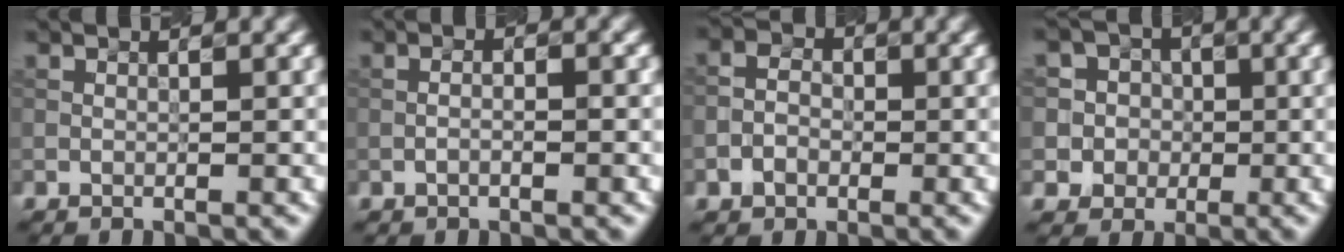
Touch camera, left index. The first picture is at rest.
{"total": 1.1, "force": [-0.6, 0.1, 0.9], "torque": [-0.017, 0.005, -0.007]}
{"total": 1.6, "force": [-0.8, 1.3, 0.4], "torque": [-0.017, 0.008, -0.012]}
{"total": 4.5, "force": [0.4, 4.4, 0.1], "torque": [0.010, 0.032, -0.005]}